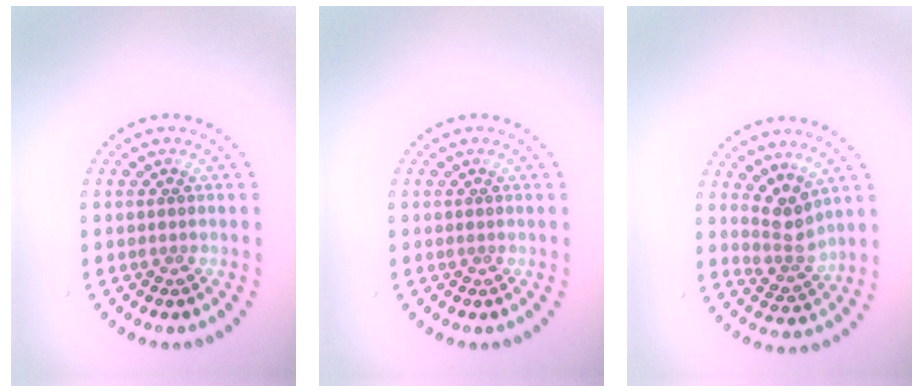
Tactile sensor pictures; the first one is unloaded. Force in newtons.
{"total": 0.0}
{"total": 3.0, "press": 2.3, "slide": 1.9}